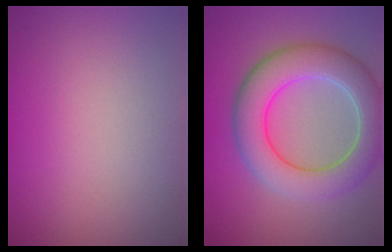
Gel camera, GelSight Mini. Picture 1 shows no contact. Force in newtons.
{"total": 7.2, "press": 7.2, "slide": 0.4}